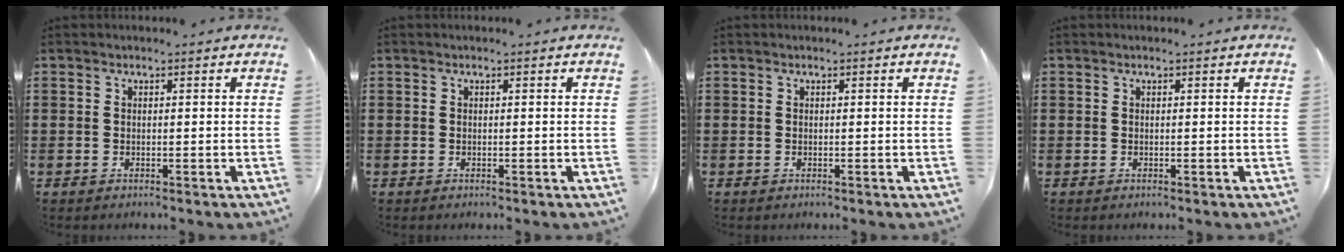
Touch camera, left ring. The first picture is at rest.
{"total": 0.0}
{"total": 0.0}
{"total": 0.0}